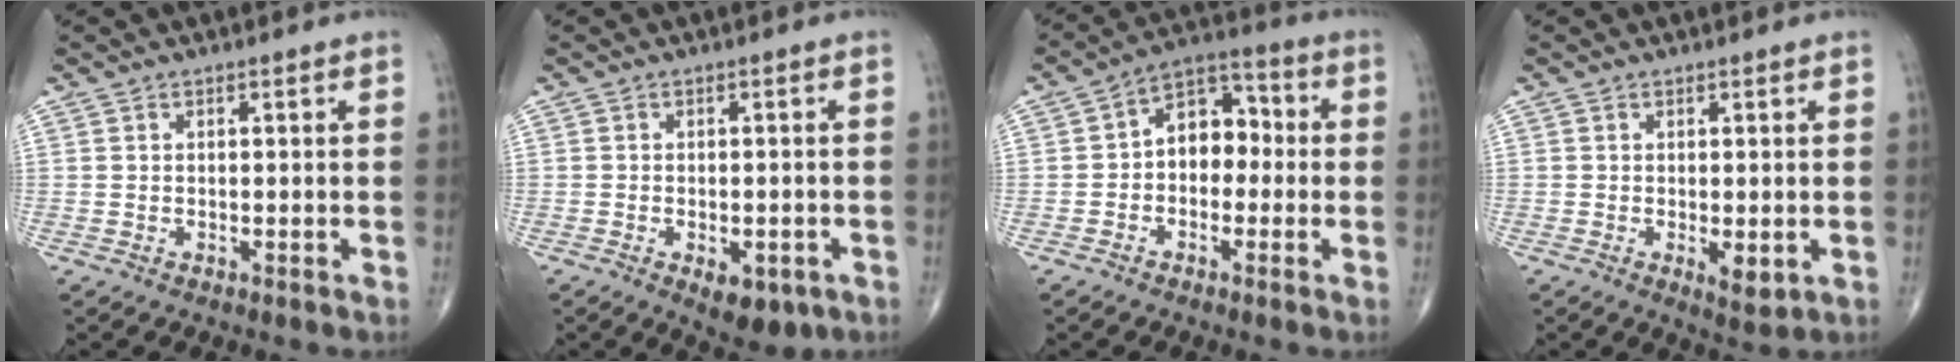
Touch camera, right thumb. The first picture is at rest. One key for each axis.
{"total": 6.4, "fx": -2.7, "fy": 3.2, "fz": 4.8, "tx": -0.061, "ty": 0.006, "tz": -0.026}
{"total": 9.1, "fx": -0.4, "fy": 6.5, "fz": 6.5, "tx": -0.064, "ty": 0.038, "tz": -0.023}
{"total": 3.4, "fx": -0.7, "fy": 1.3, "fz": 3.0, "tx": -0.042, "ty": -0.010, "tz": -0.007}